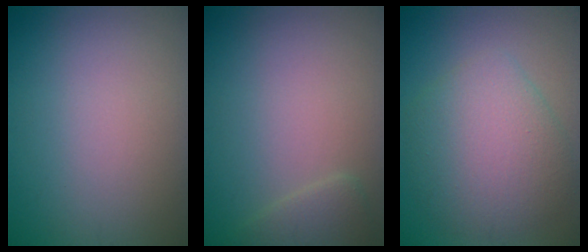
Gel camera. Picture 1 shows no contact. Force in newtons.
{"total": 1.6, "press": 1.6, "slide": 0.2}
{"total": 6.0, "press": 6.0, "slide": 0.2}